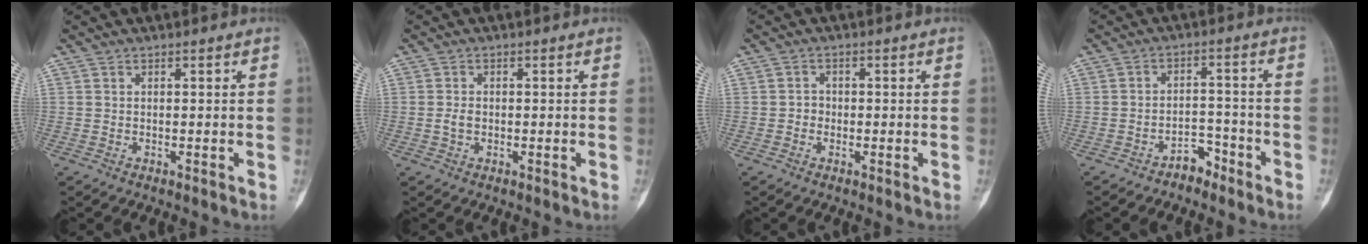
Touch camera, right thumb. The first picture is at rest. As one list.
[{"total": 1.7, "force": [-0.3, 1.2, 1.2], "torque": [-0.024, 0.004, -0.006]}, {"total": 1.7, "force": [-0.5, 1.5, 0.6], "torque": [0.002, 0.008, -0.013]}, {"total": 4.2, "force": [-3.3, 2.3, 1.2], "torque": [0.000, 0.037, -0.052]}]